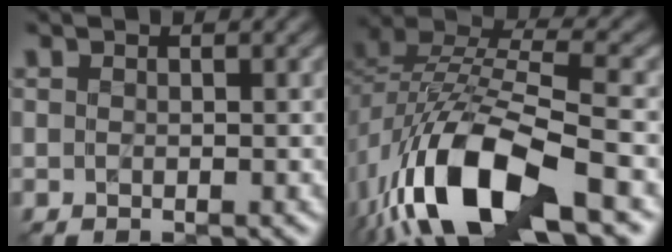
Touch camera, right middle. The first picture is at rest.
{"total": 13.6, "force": [-6.3, 5.1, 11.0], "torque": [-0.225, -0.007, -0.119]}